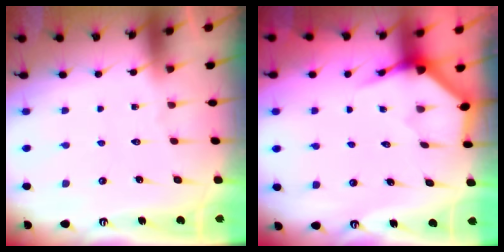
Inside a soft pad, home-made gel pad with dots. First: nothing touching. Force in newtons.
{"total": 3.9, "press": 3.9, "slide": 0.3}